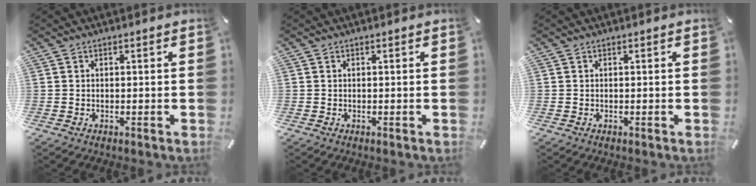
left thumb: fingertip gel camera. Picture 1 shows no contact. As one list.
[{"total": 0.0}, {"total": 0.0}]